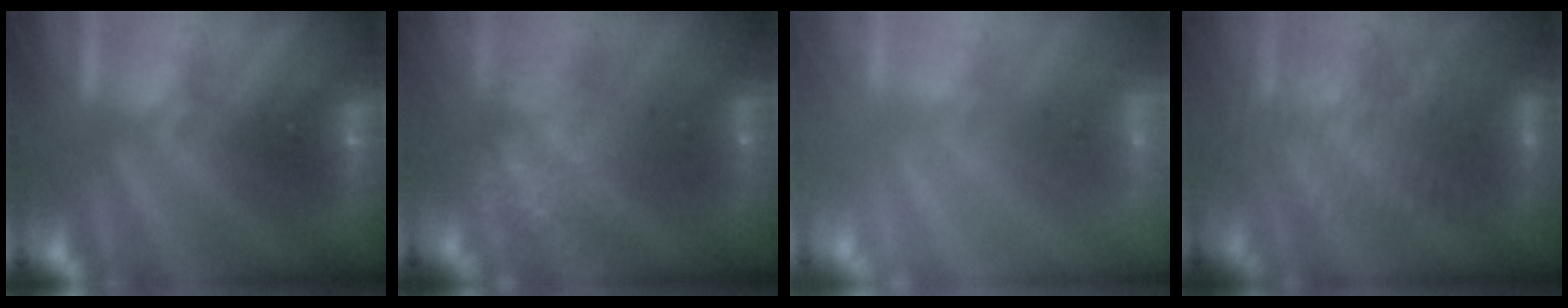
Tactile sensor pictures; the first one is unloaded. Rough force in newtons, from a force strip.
{"total": 7.4}
{"total": 8.0}
{"total": 3.5}